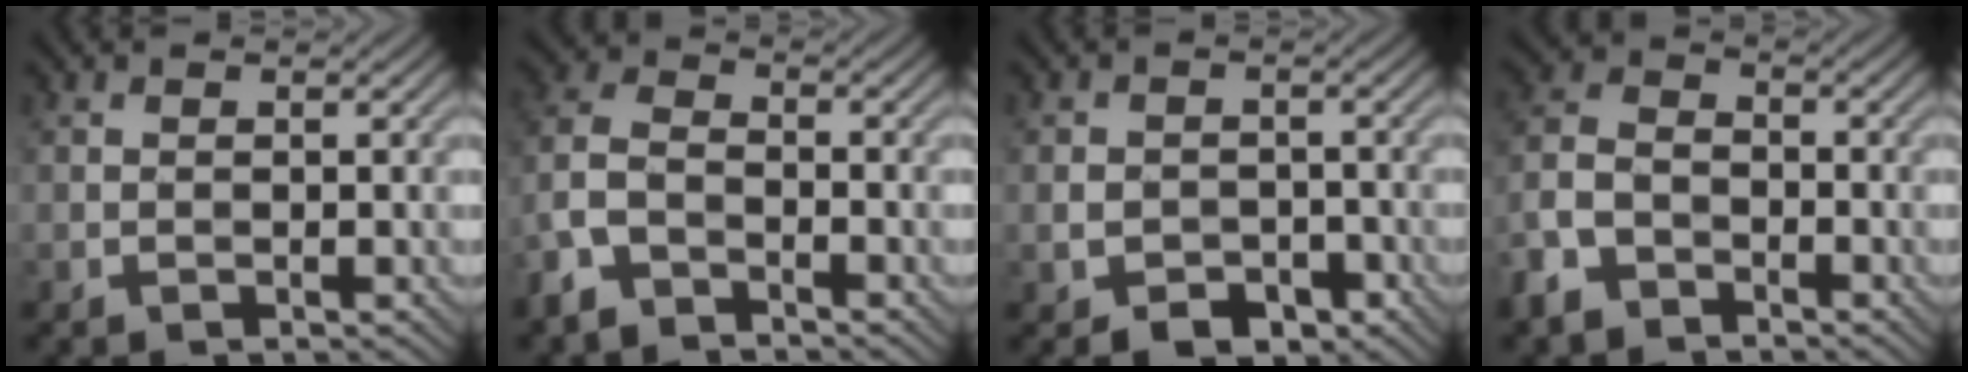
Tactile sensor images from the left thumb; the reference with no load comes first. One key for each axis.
{"total": 6.2, "fx": -4.3, "fy": 3.0, "fz": 3.4, "tx": -0.085, "ty": 0.000, "tz": -0.105}
{"total": 4.1, "fx": -2.2, "fy": 2.9, "fz": 2.0, "tx": -0.035, "ty": -0.009, "tz": -0.042}
{"total": 6.4, "fx": -4.3, "fy": 3.7, "fz": 2.9, "tx": -0.078, "ty": -0.003, "tz": -0.102}